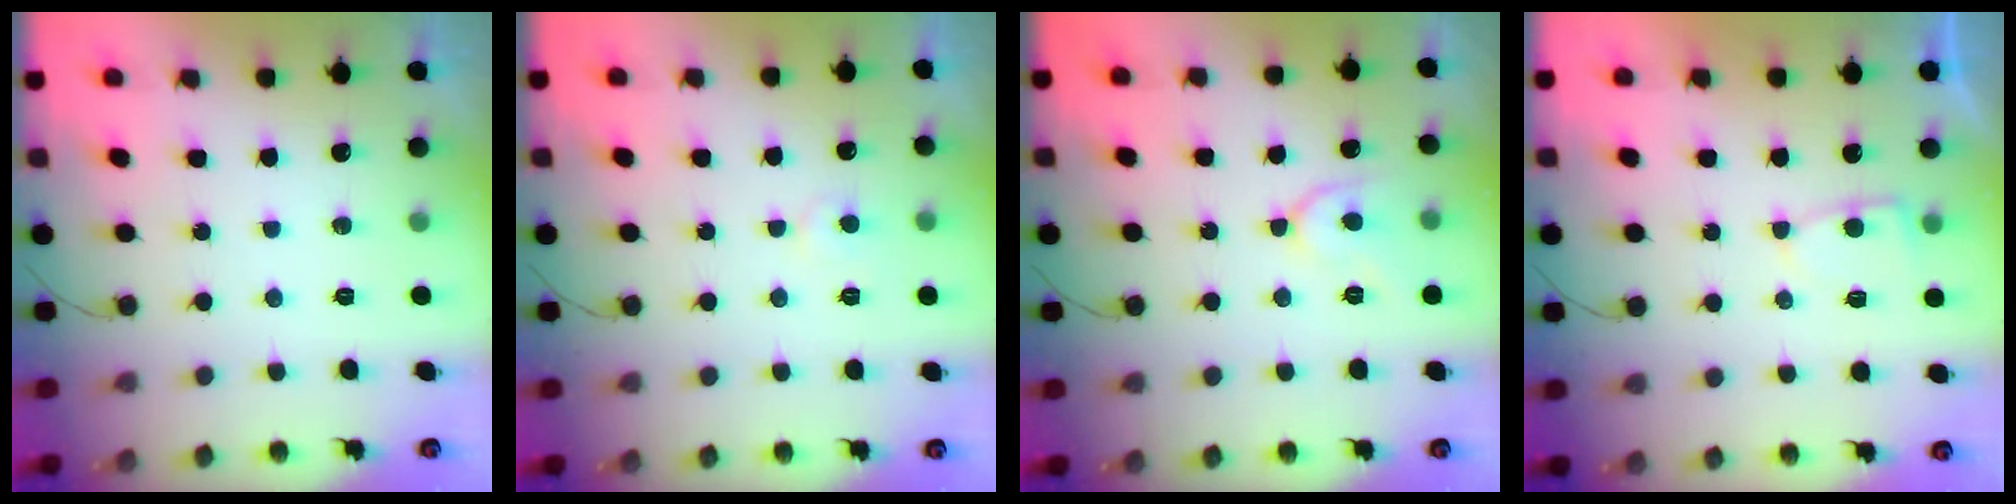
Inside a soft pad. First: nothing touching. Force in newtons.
{"total": 3.9, "press": 3.9, "slide": 0.3}
{"total": 7.5, "press": 7.4, "slide": 0.9}
{"total": 4.1, "press": 4.1, "slide": 0.6}